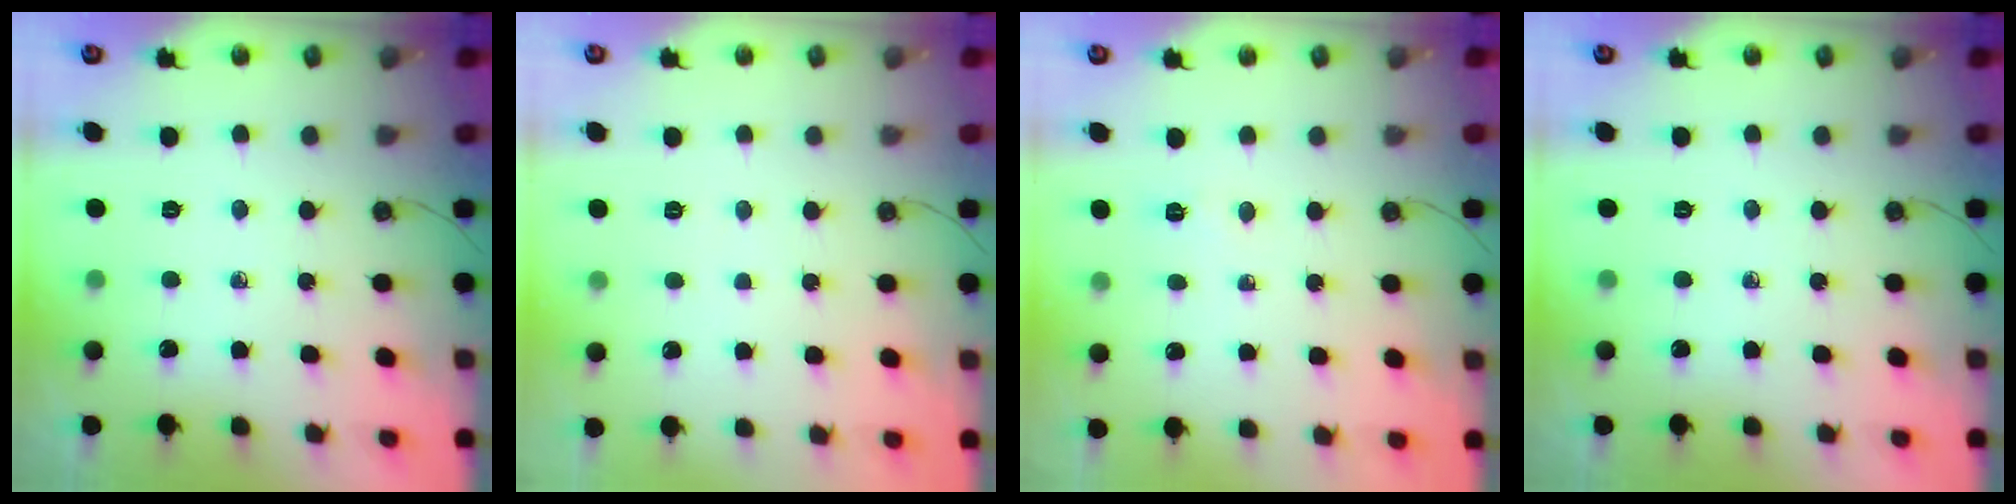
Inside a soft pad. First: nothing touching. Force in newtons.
{"total": 4.7, "press": 2.5, "slide": 3.9}
{"total": 3.7, "press": 3.6, "slide": 0.5}
{"total": 0.0}